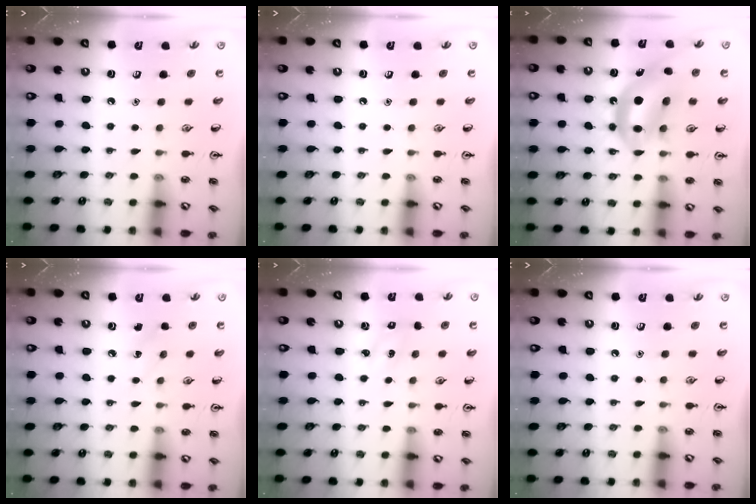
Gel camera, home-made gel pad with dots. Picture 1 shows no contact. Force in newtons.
{"total": 0.0}
{"total": 12.0, "press": 11.4, "slide": 3.7}
{"total": 4.3, "press": 4.1, "slide": 1.4}
{"total": 1.3, "press": 1.2, "slide": 0.5}
{"total": 0.0}